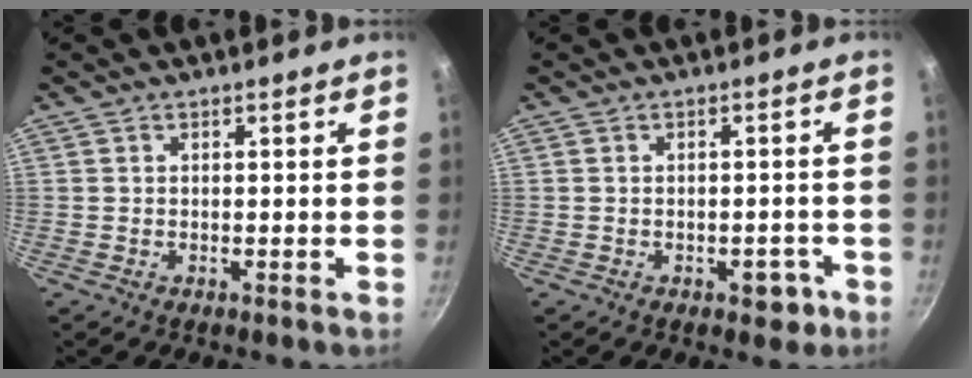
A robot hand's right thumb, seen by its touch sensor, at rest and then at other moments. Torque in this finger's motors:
{"motor_torque": [2.48, 2.53, 0.44, -0.11, -0.04]}